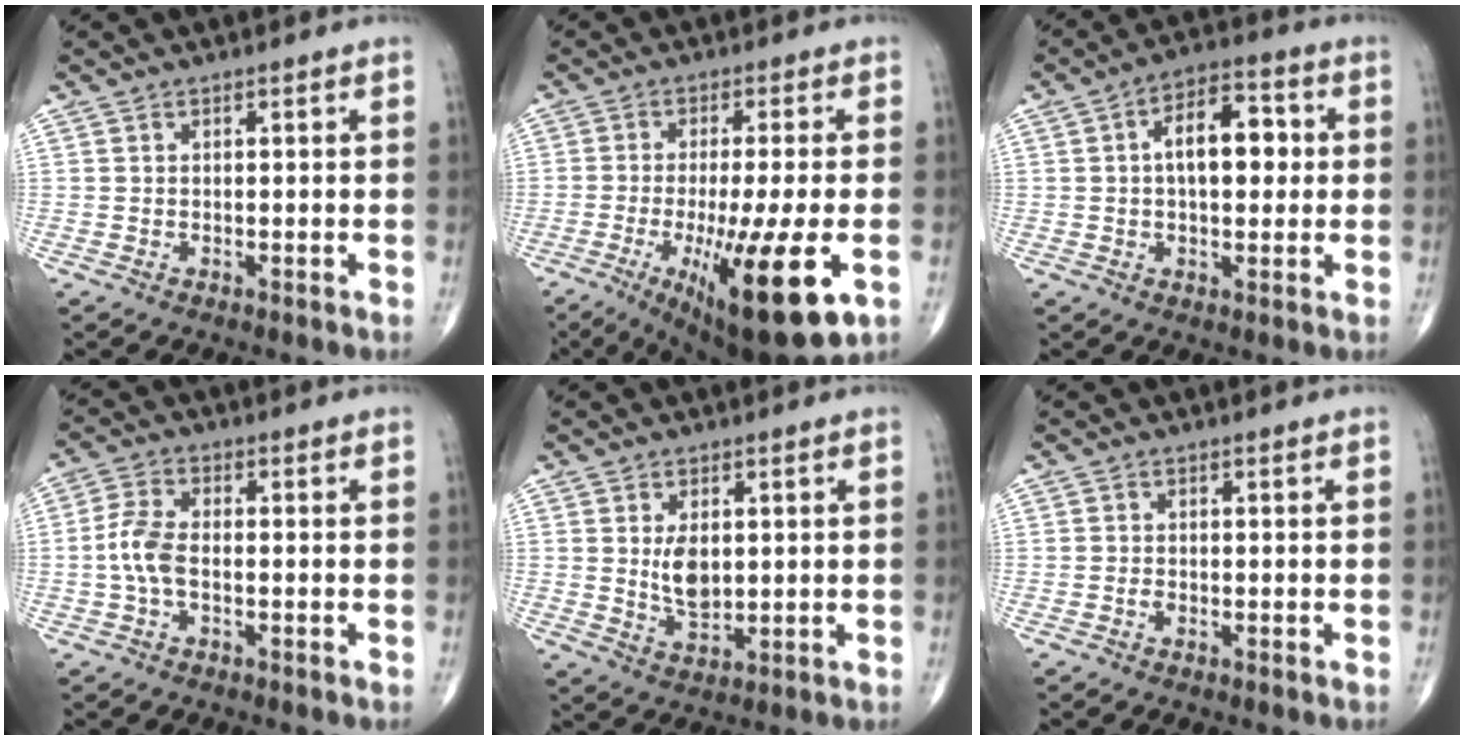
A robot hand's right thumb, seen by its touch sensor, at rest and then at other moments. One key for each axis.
{"total": 18.0, "fx": -5.5, "fy": 3.8, "fz": 16.8, "tx": -0.257, "ty": -0.017, "tz": -0.070}
{"total": 10.8, "fx": 1.2, "fy": 5.8, "fz": 9.0, "tx": -0.116, "ty": 0.020, "tz": 0.013}
{"total": 5.8, "fx": -1.0, "fy": 2.9, "fz": 4.8, "tx": -0.113, "ty": 0.019, "tz": -0.024}
{"total": 5.8, "fx": 0.9, "fy": 3.3, "fz": 4.7, "tx": -0.071, "ty": -0.014, "tz": 0.023}
{"total": 0.8, "fx": -0.4, "fy": 0.5, "fz": 0.5, "tx": -0.005, "ty": 0.003, "tz": -0.009}